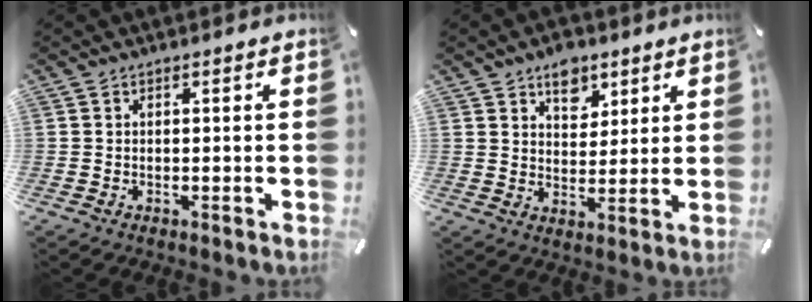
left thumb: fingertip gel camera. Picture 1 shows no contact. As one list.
[{"total": 7.1, "force": [4.6, 4.8, 2.4], "torque": [-0.010, -0.026, 0.075]}]